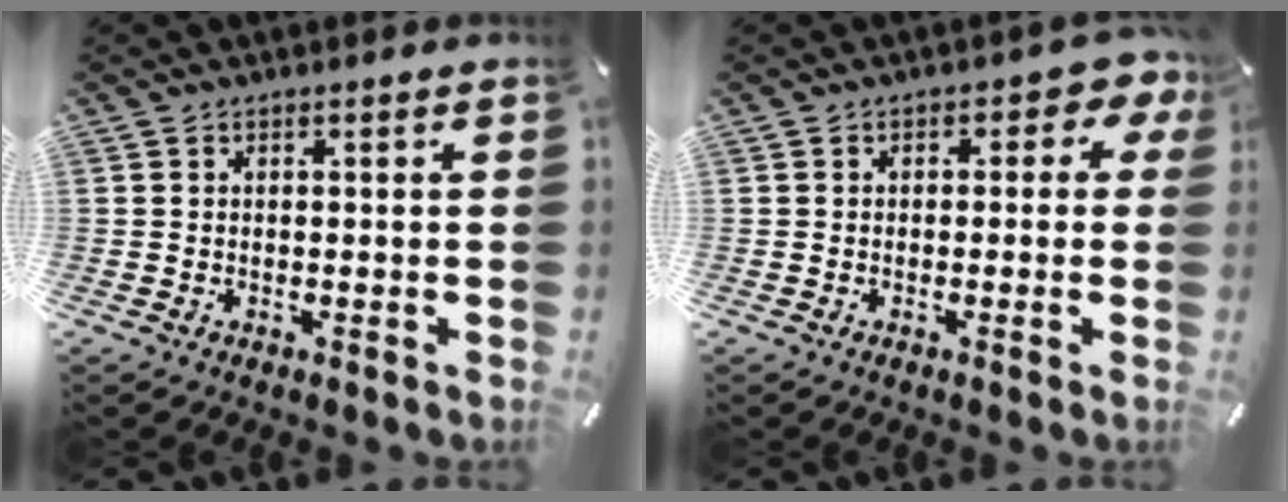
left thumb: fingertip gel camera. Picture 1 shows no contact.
{"total": 3.8, "force": [0.1, 2.4, 3.0], "torque": [-0.035, 0.005, -0.007]}